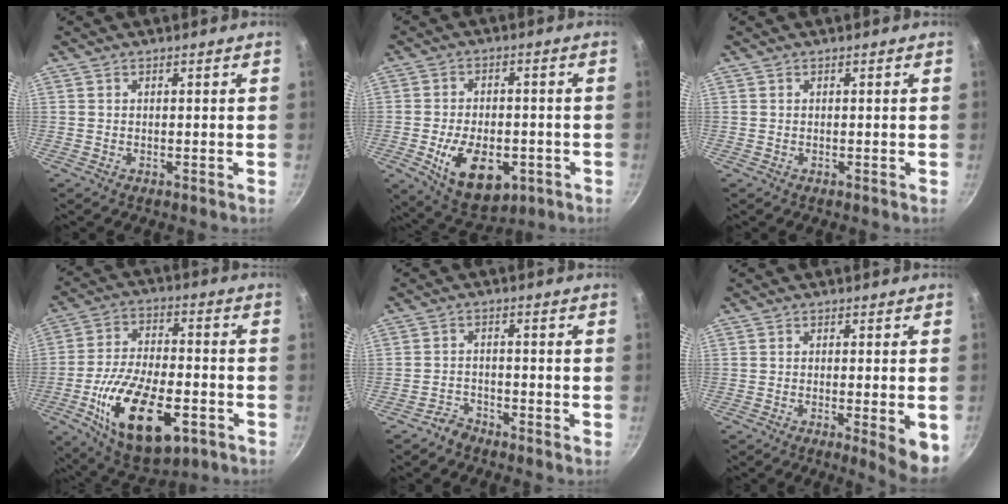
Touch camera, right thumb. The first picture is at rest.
{"total": 13.7, "force": [-4.3, 8.2, 10.1], "torque": [-0.141, 0.003, -0.053]}
{"total": 0.0}
{"total": 21.3, "force": [-7.6, 10.5, 16.9], "torque": [-0.283, 0.021, -0.120]}
{"total": 2.7, "force": [-2.5, 1.1, 0.3], "torque": [0.004, 0.031, -0.045]}
{"total": 7.2, "force": [-2.1, 1.4, 6.7], "torque": [-0.077, 0.000, -0.025]}